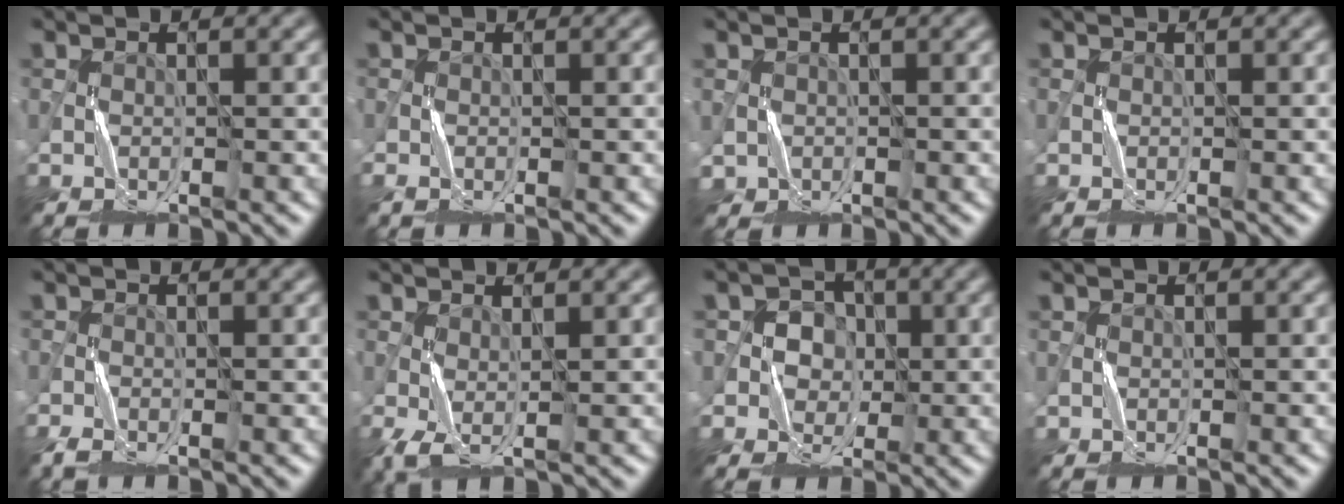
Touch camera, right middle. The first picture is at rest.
{"total": 1.0, "force": [-0.5, 0.5, 0.7], "torque": [-0.022, -0.003, -0.011]}
{"total": 0.9, "force": [0.2, 0.9, 0.1], "torque": [-0.002, -0.002, 0.009]}
{"total": 0.0}
{"total": 1.9, "force": [-1.5, 0.6, 1.1], "torque": [-0.031, -0.003, -0.031]}
{"total": 1.7, "force": [-0.1, 0.6, 1.6], "torque": [-0.049, -0.002, -0.003]}
{"total": 4.2, "force": [0.7, 4.0, 1.3], "torque": [-0.011, 0.006, 0.006]}
{"total": 0.0}